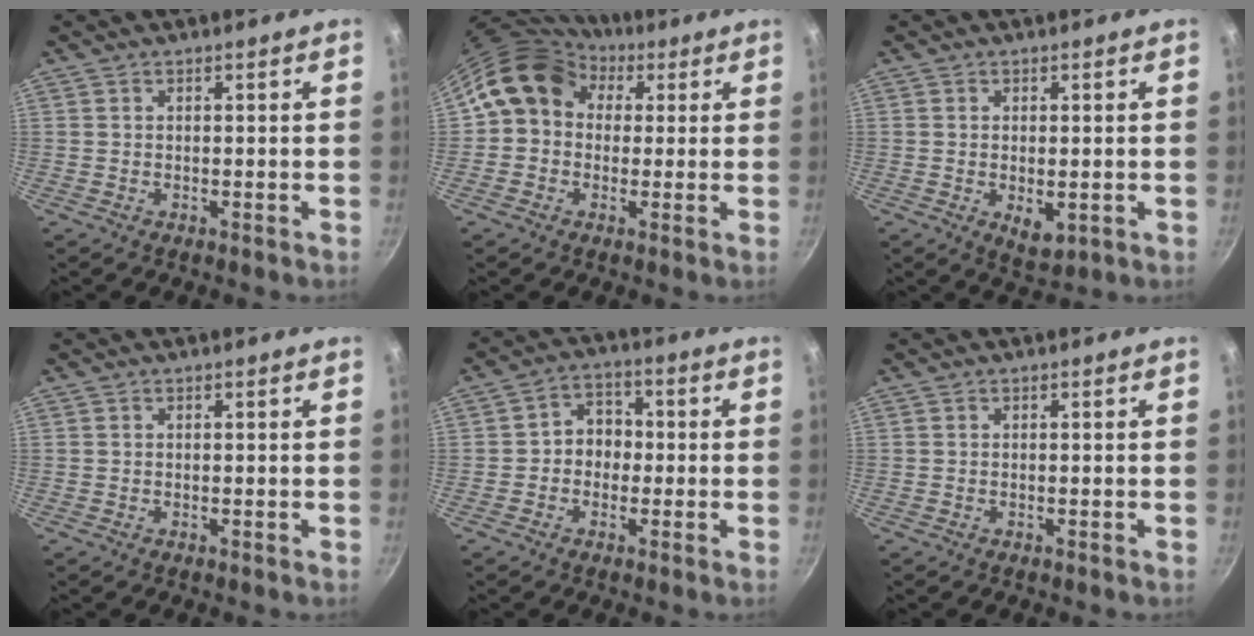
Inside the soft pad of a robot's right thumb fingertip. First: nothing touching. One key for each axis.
{"total": 11.5, "fx": 3.3, "fy": 9.5, "fz": 5.6, "tx": -0.069, "ty": 0.019, "tz": 0.039}
{"total": 4.7, "fx": -0.8, "fy": 2.5, "fz": 3.9, "tx": -0.056, "ty": -0.012, "tz": -0.004}
{"total": 0.0}
{"total": 5.9, "fx": -0.6, "fy": 5.0, "fz": 3.2, "tx": -0.008, "ty": 0.019, "tz": -0.020}
{"total": 0.0}